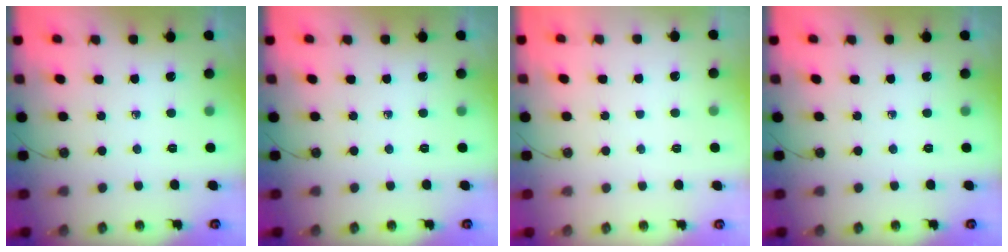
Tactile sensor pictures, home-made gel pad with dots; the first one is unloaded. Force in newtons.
{"total": 0.0}
{"total": 1.2, "press": 1.2, "slide": 0.0}
{"total": 0.0}